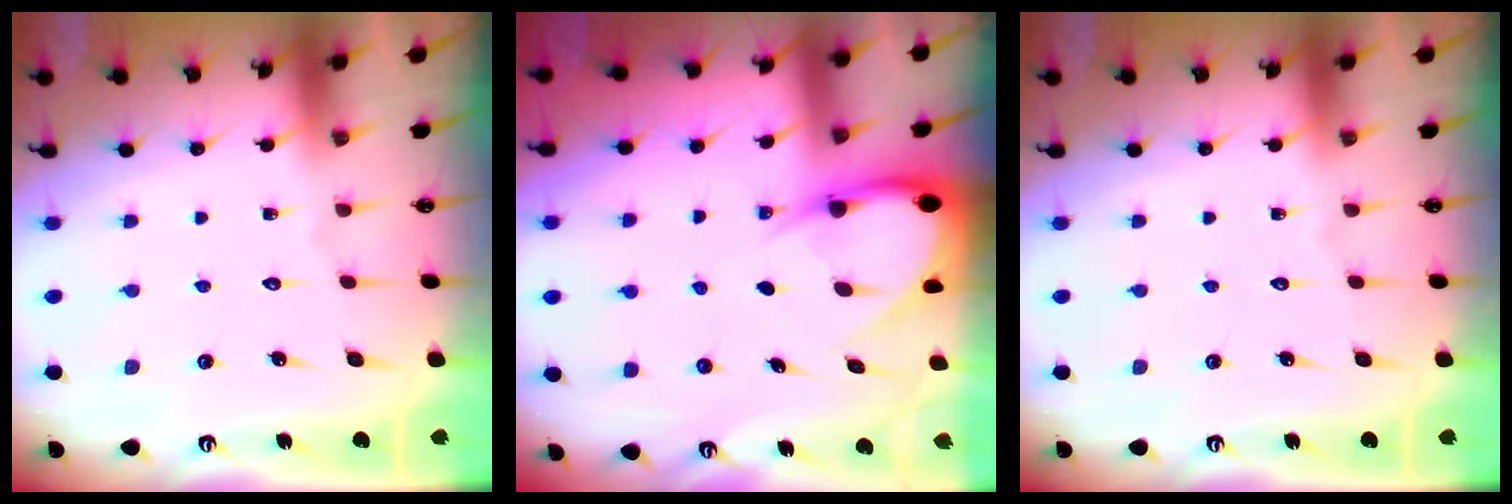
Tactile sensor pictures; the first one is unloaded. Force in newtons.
{"total": 6.3, "press": 6.3, "slide": 0.8}
{"total": 0.0}